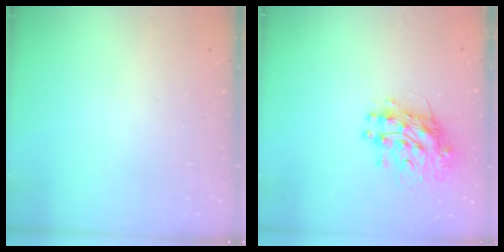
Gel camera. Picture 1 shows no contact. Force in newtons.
{"total": 11.7, "press": 11.6, "slide": 1.2}